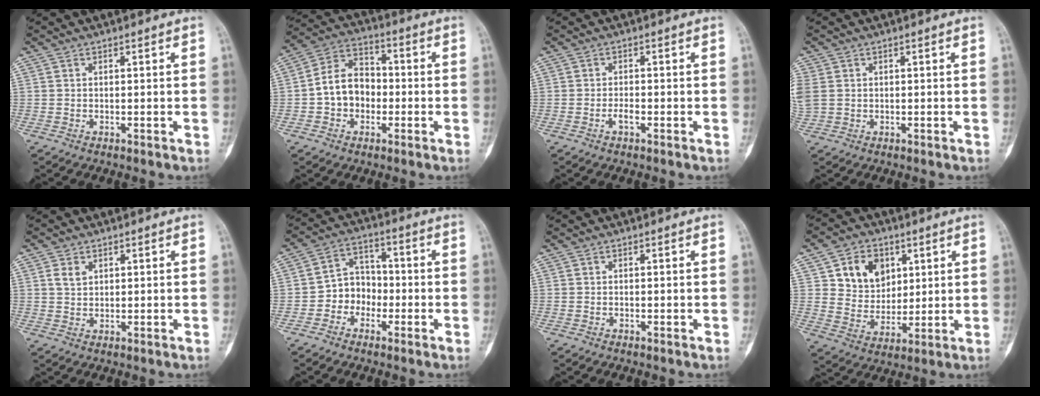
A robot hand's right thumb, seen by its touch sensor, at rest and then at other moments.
{"total": 10.3, "force": [-1.5, 8.2, 6.1], "torque": [-0.080, 0.038, -0.040]}
{"total": 1.8, "force": [-0.8, 0.7, 1.4], "torque": [-0.027, 0.004, -0.018]}
{"total": 5.5, "force": [0.6, 4.5, 3.0], "torque": [-0.095, 0.010, 0.019]}
{"total": 2.7, "force": [1.2, 1.9, 1.5], "torque": [-0.022, -0.002, 0.025]}
{"total": 7.2, "force": [-2.5, 6.1, 2.9], "torque": [-0.008, 0.034, -0.057]}
{"total": 0.0}
{"total": 11.2, "force": [4.3, 8.9, 5.3], "torque": [-0.046, -0.020, 0.082]}